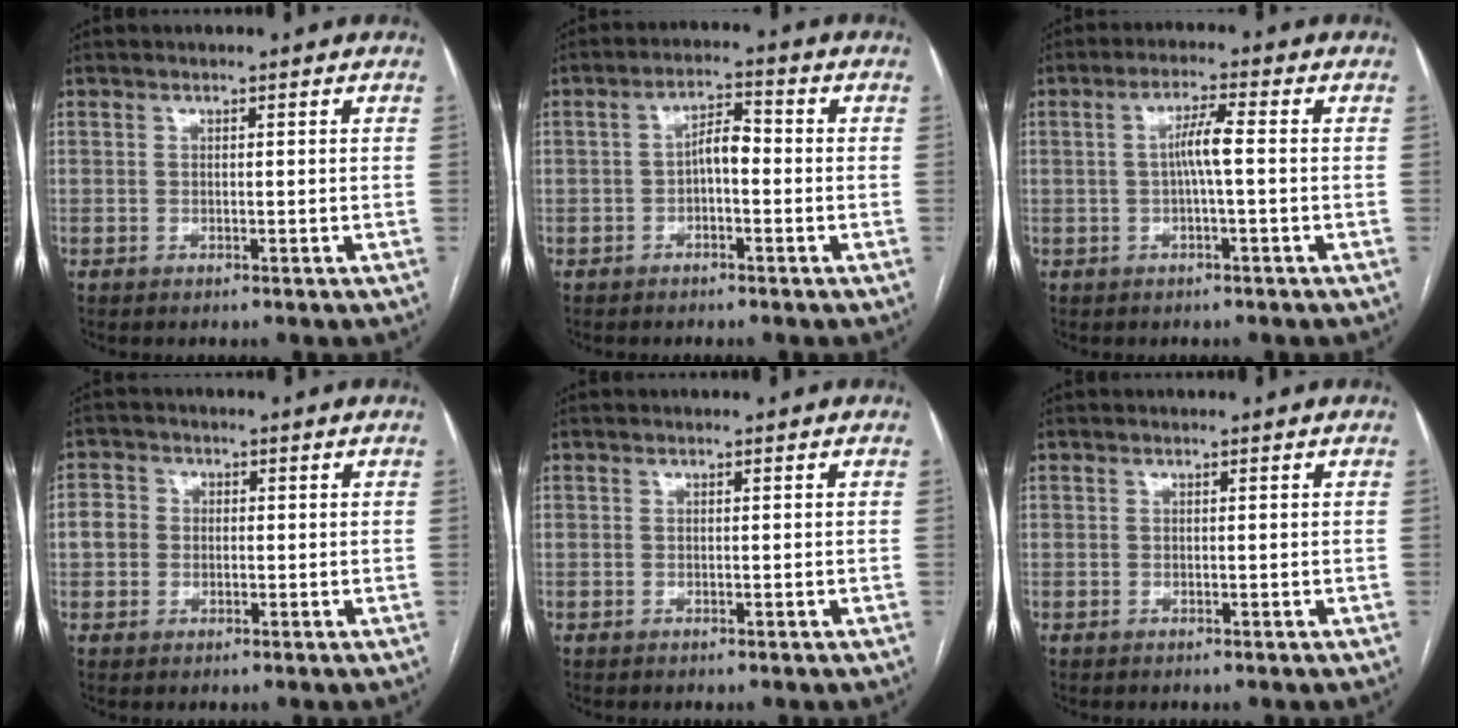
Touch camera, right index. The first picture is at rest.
{"total": 4.0, "force": [-0.7, 1.5, 3.6], "torque": [-0.061, 0.018, -0.014]}
{"total": 4.0, "force": [-0.2, 0.0, 4.0], "torque": [-0.074, 0.009, -0.001]}
{"total": 3.7, "force": [-0.1, 3.4, 1.4], "torque": [-0.033, 0.017, -0.005]}
{"total": 0.0}
{"total": 0.0}